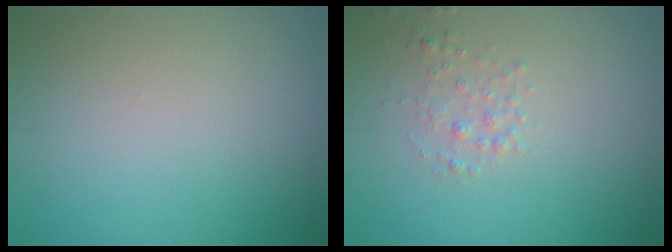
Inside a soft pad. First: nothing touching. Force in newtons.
{"total": 1.3, "press": 1.2, "slide": 0.1}